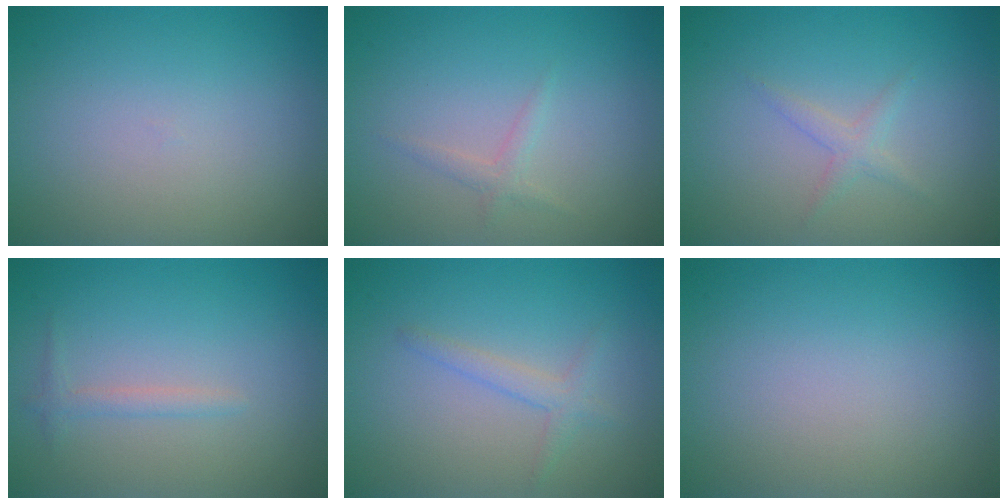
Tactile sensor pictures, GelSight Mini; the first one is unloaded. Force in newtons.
{"total": 1.1, "press": 1.1, "slide": 0.0}
{"total": 1.3, "press": 1.3, "slide": 0.1}
{"total": 1.1, "press": 1.1, "slide": 0.1}
{"total": 1.6, "press": 1.6, "slide": 0.1}
{"total": 0.0}